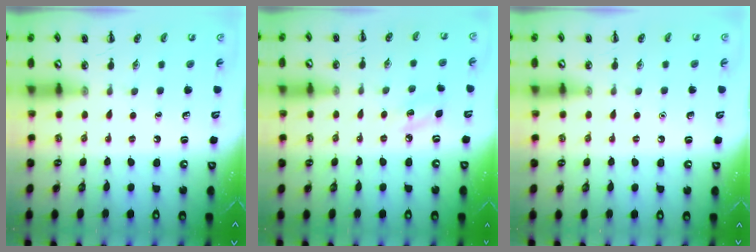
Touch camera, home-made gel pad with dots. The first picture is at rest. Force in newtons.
{"total": 6.6, "press": 6.3, "slide": 1.7}
{"total": 1.6, "press": 1.6, "slide": 0.1}